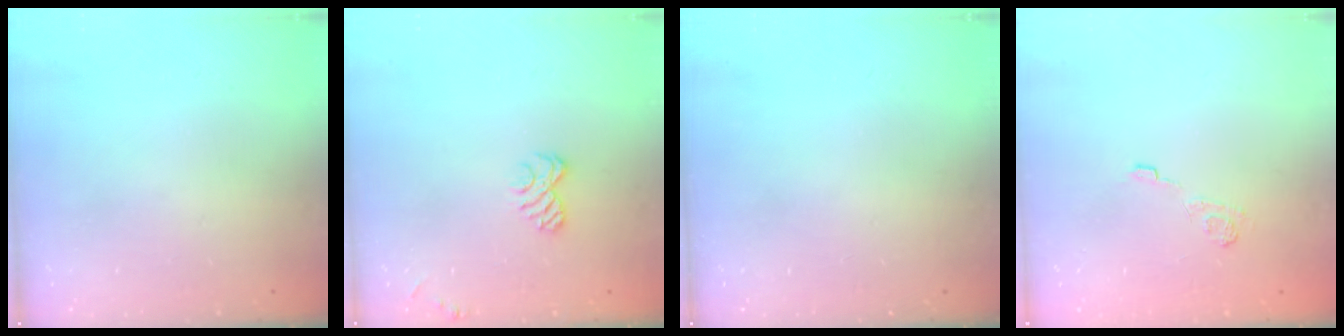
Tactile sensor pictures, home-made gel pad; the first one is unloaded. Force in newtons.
{"total": 6.1, "press": 5.9, "slide": 1.4}
{"total": 0.0}
{"total": 8.5, "press": 8.4, "slide": 1.5}